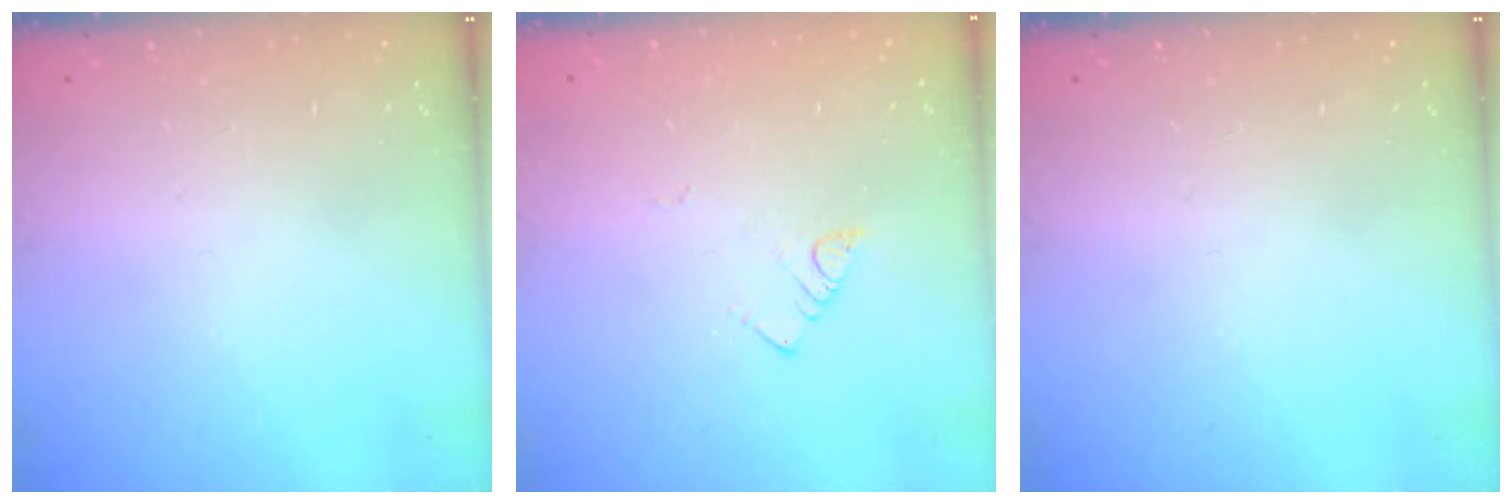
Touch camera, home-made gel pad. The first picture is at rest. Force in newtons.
{"total": 2.7, "press": 2.7, "slide": 0.4}
{"total": 0.0}